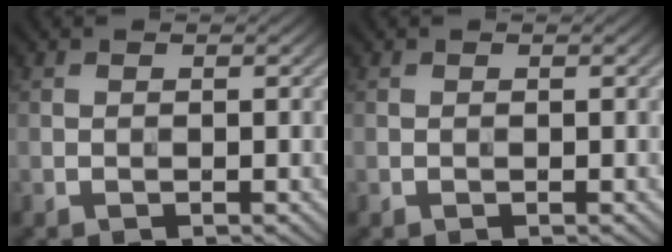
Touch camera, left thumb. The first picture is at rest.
{"total": 0.0}